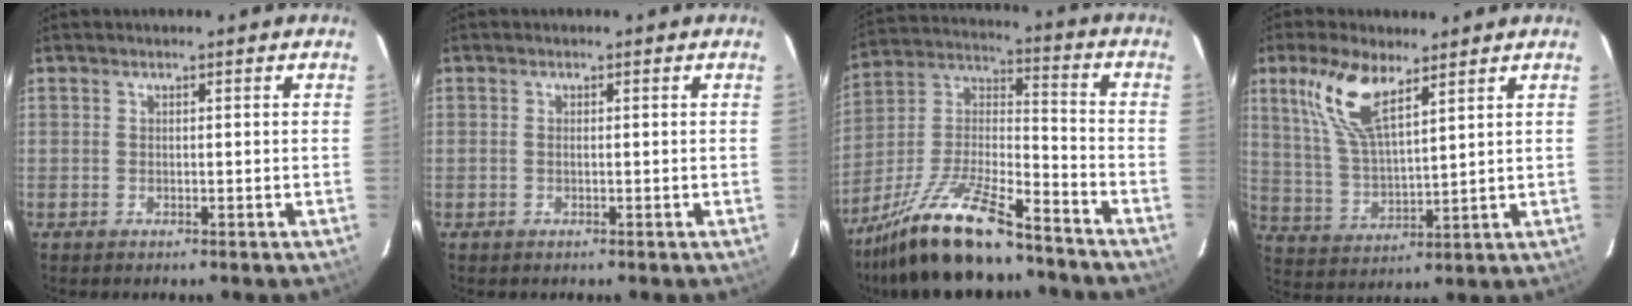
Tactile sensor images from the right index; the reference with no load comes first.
{"total": 0.5, "force": [-0.1, 0.1, 0.5], "torque": [-0.011, 0.001, -0.003]}
{"total": 20.3, "force": [-15.5, 4.7, 12.2], "torque": [-0.249, -0.010, -0.272]}
{"total": 11.6, "force": [6.9, 4.1, 8.5], "torque": [-0.175, 0.009, 0.145]}